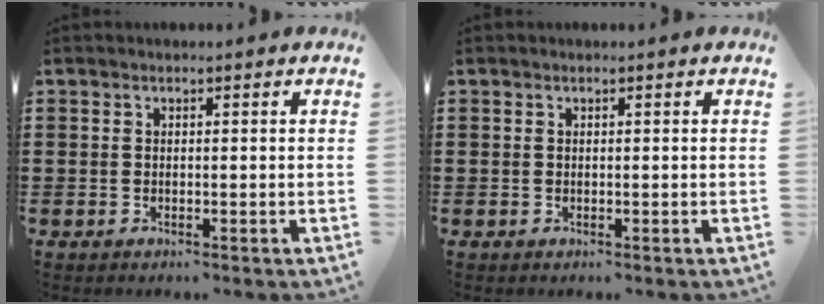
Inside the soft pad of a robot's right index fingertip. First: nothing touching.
{"total": 0.0}